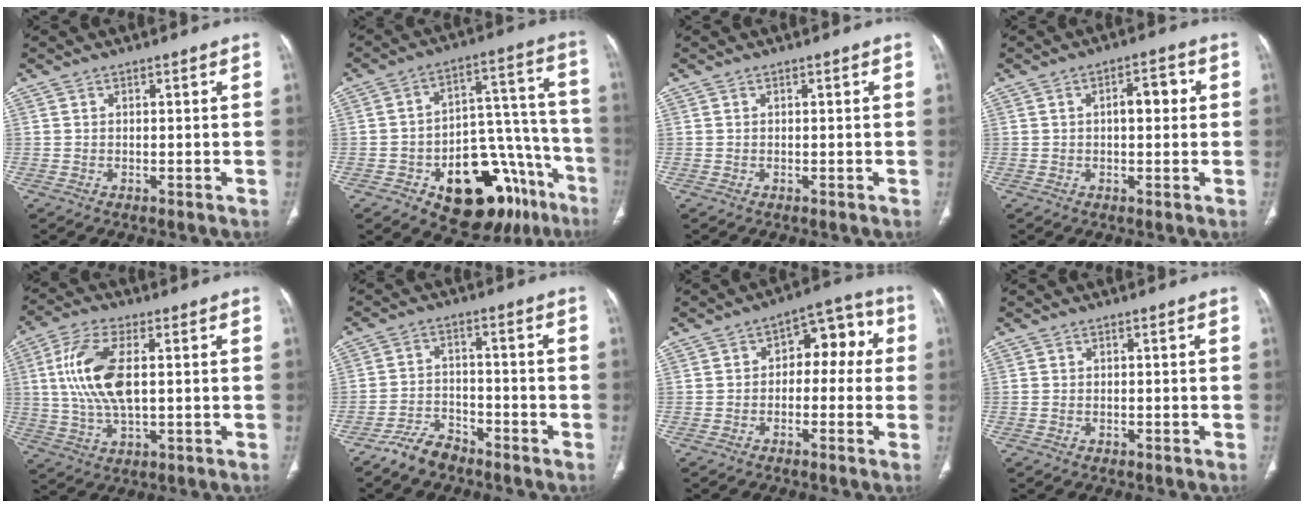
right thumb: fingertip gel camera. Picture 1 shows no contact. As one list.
[{"total": 24.5, "force": [-12.7, 12.8, 16.5], "torque": [-0.148, 0.102, -0.170]}, {"total": 0.0}, {"total": 4.8, "force": [0.6, 2.4, 4.2], "torque": [-0.055, 0.013, 0.005]}, {"total": 12.8, "force": [1.9, 5.6, 11.4], "torque": [-0.248, 0.002, 0.040]}, {"total": 5.7, "force": [-4.8, 2.5, 1.8], "torque": [-0.035, 0.023, -0.090]}, {"total": 9.2, "force": [0.6, 5.8, 7.1], "torque": [-0.050, 0.043, -0.003]}, {"total": 0.0}]